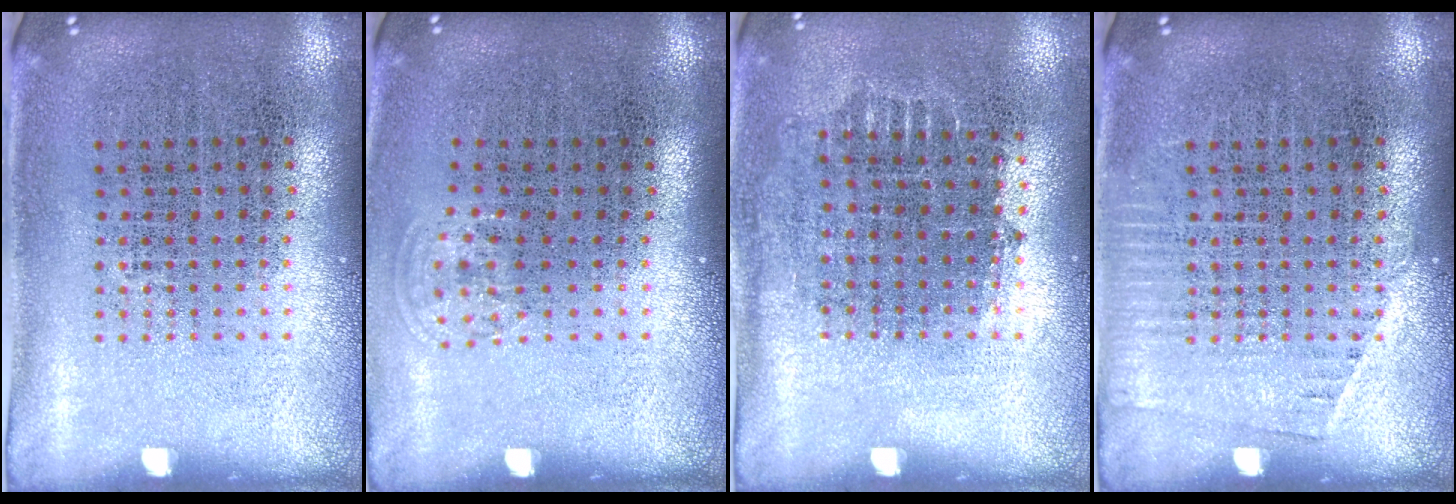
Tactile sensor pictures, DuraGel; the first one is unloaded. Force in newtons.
{"total": 0.8, "press": 0.6, "slide": 0.5}
{"total": 0.7, "press": 0.7, "slide": 0.3}
{"total": 1.1, "press": 1.1, "slide": 0.2}